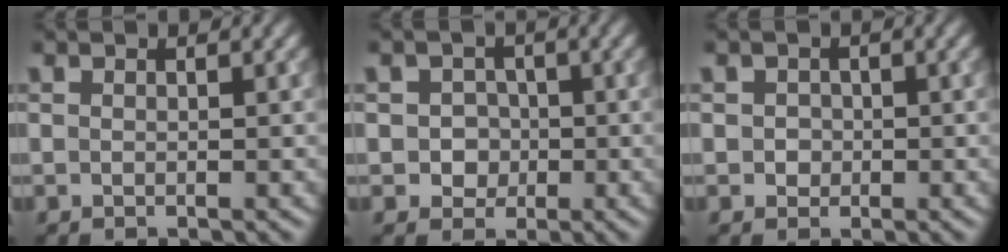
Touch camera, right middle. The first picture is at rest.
{"total": 2.3, "force": [-0.3, 2.1, 0.7], "torque": [0.011, 0.000, -0.010]}
{"total": 1.2, "force": [0.0, 1.1, 0.3], "torque": [0.003, -0.001, 0.000]}